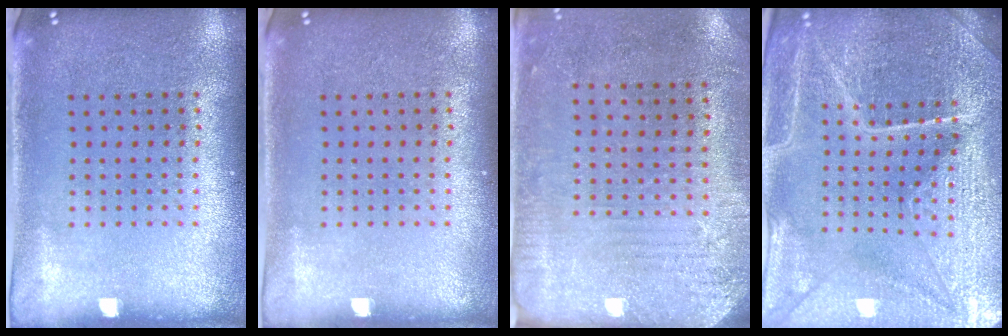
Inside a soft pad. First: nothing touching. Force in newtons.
{"total": 0.0}
{"total": 2.9, "press": 2.4, "slide": 1.6}
{"total": 5.2, "press": 4.9, "slide": 1.8}